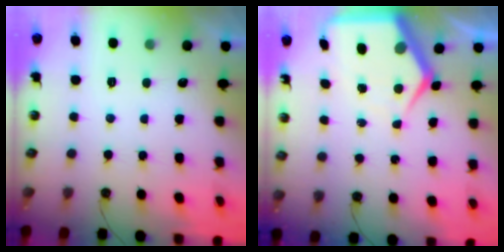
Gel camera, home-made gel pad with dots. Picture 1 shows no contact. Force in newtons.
{"total": 9.0, "press": 9.0, "slide": 1.0}